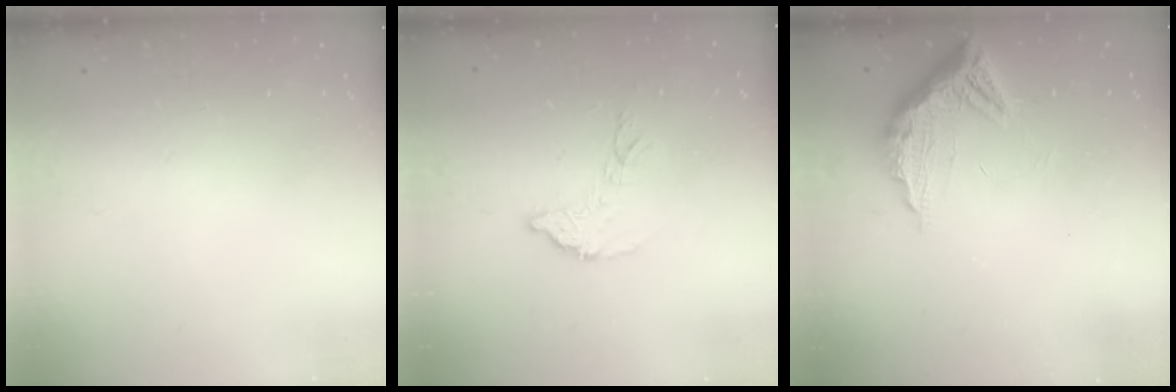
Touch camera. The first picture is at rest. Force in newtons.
{"total": 7.8, "press": 7.8, "slide": 0.1}
{"total": 11.5, "press": 11.4, "slide": 0.8}